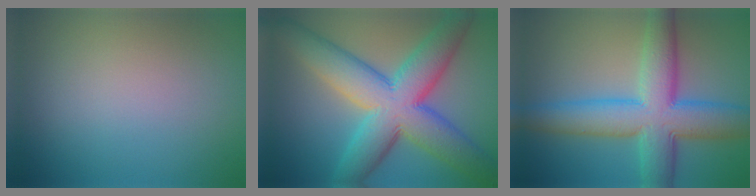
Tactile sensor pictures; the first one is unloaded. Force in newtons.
{"total": 12.0, "press": 12.0, "slide": 0.3}
{"total": 9.8, "press": 9.8, "slide": 0.1}